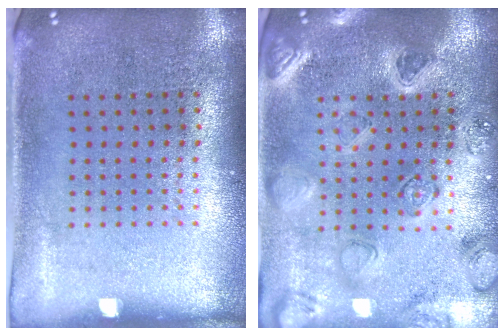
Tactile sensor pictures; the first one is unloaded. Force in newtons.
{"total": 2.1, "press": 2.1, "slide": 0.2}